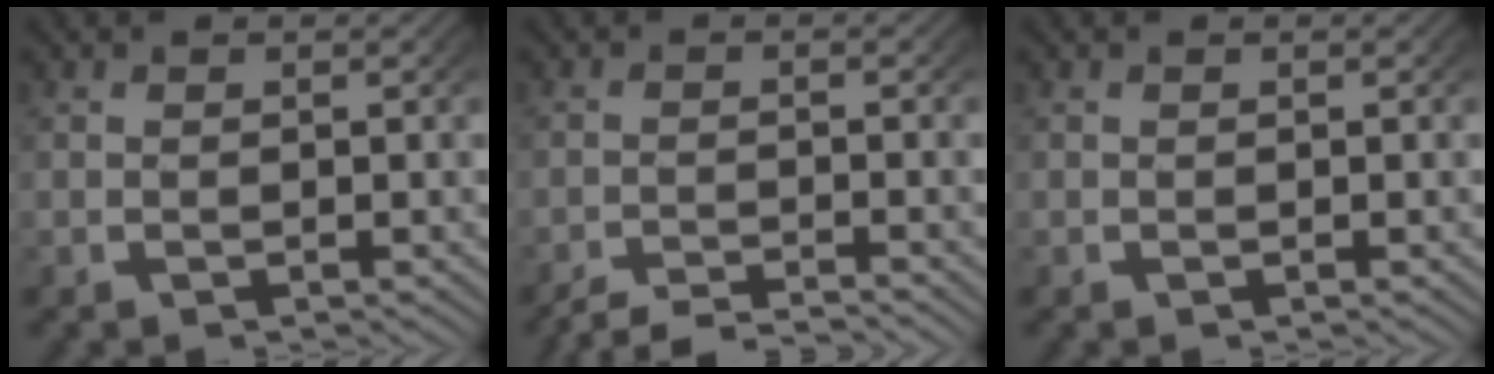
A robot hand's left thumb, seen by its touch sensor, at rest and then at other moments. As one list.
[{"total": 3.6, "force": [-3.3, 0.8, 1.1], "torque": [-0.019, -0.009, -0.058]}, {"total": 0.0}]